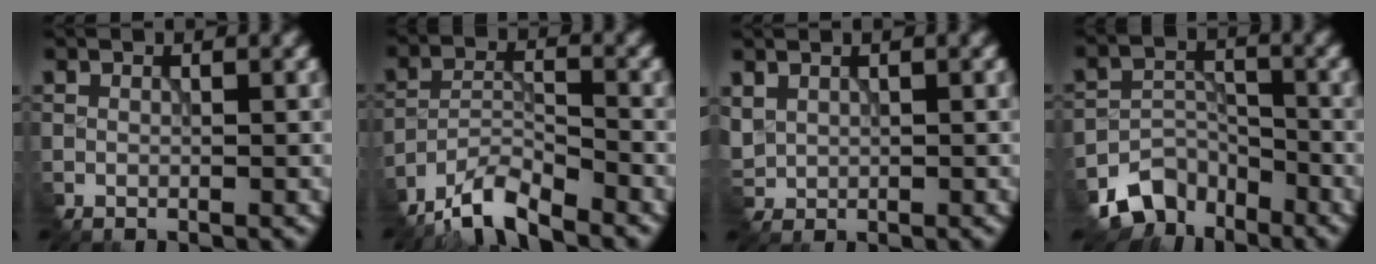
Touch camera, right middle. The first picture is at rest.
{"total": 5.6, "force": [-4.9, 1.0, 2.5], "torque": [-0.045, -0.002, -0.099]}
{"total": 1.5, "force": [1.0, 1.0, 0.3], "torque": [-0.019, 0.001, 0.028]}
{"total": 4.9, "force": [-4.1, 2.5, 1.0], "torque": [-0.011, -0.007, -0.075]}